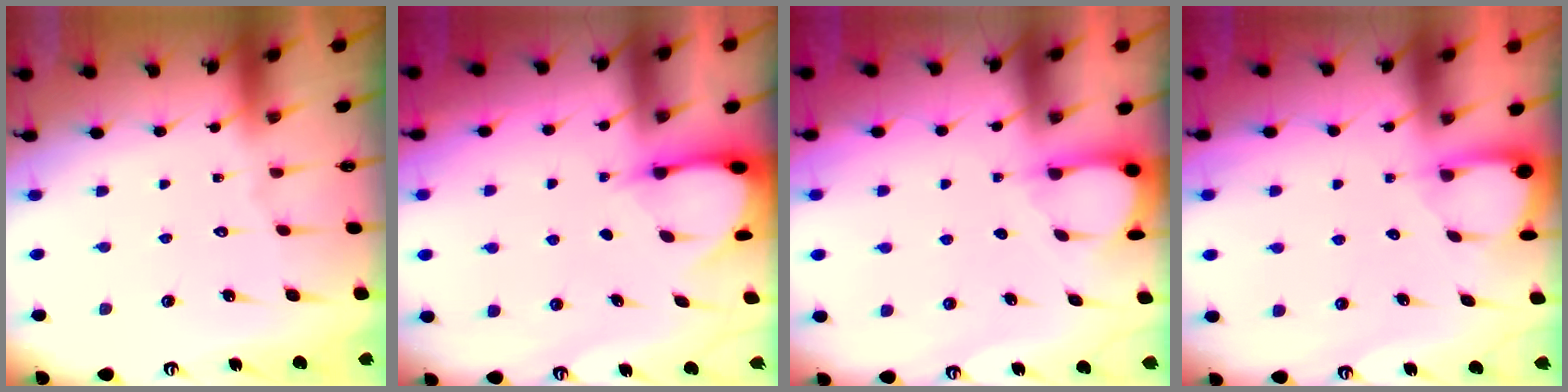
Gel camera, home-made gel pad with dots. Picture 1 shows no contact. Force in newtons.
{"total": 3.2, "press": 3.2, "slide": 0.3}
{"total": 3.2, "press": 3.2, "slide": 0.3}
{"total": 2.8, "press": 2.8, "slide": 0.3}